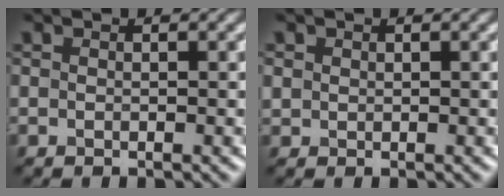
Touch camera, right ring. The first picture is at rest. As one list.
[{"total": 0.8, "force": [0.3, 0.7, 0.1], "torque": [0.002, -0.003, 0.008]}]